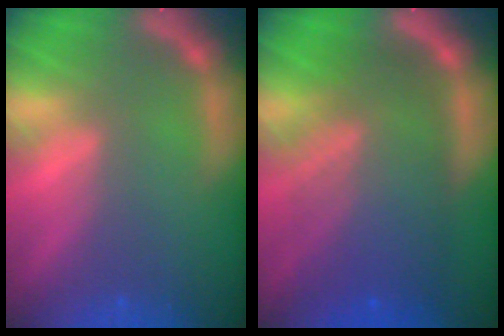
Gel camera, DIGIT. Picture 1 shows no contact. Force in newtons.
{"total": 10.0}